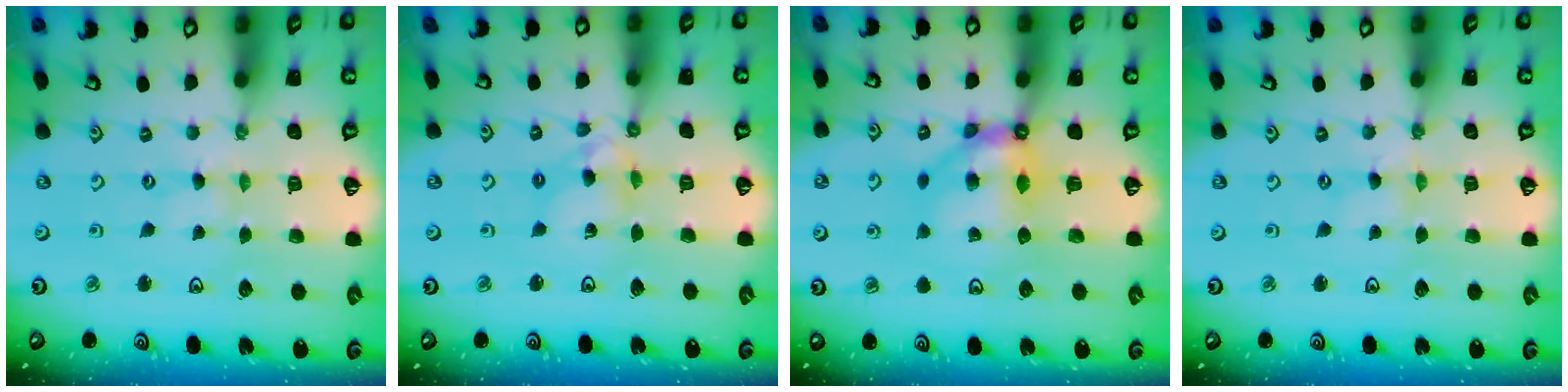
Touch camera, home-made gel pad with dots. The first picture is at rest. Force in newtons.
{"total": 7.7, "press": 7.6, "slide": 0.7}
{"total": 7.0, "press": 7.0, "slide": 0.8}
{"total": 0.0}